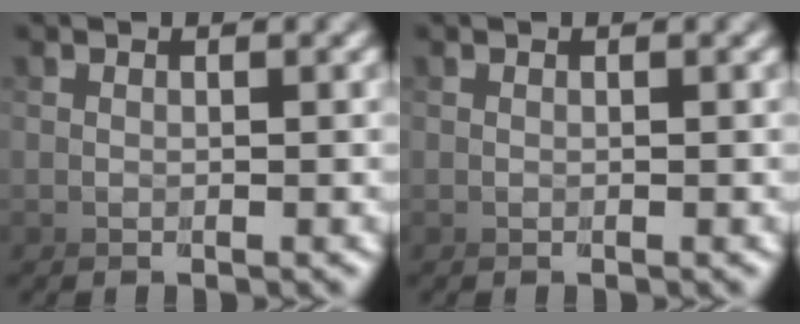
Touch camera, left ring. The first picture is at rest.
{"total": 0.0}